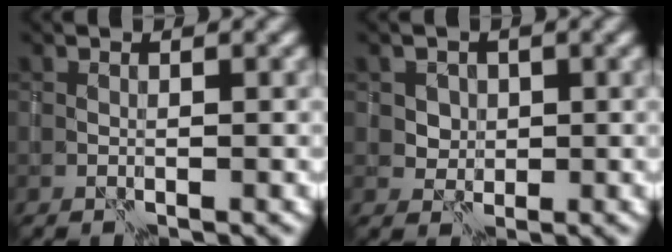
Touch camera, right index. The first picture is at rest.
{"total": 2.4, "force": [1.1, 2.1, 0.3], "torque": [-0.007, -0.002, 0.030]}